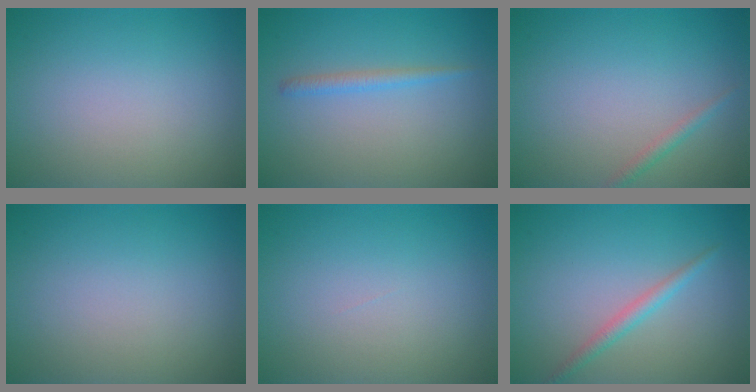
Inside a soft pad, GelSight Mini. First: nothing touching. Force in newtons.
{"total": 1.3, "press": 1.3, "slide": 0.0}
{"total": 1.0, "press": 1.0, "slide": 0.0}
{"total": 0.0}
{"total": 0.0}
{"total": 1.6, "press": 1.6, "slide": 0.1}